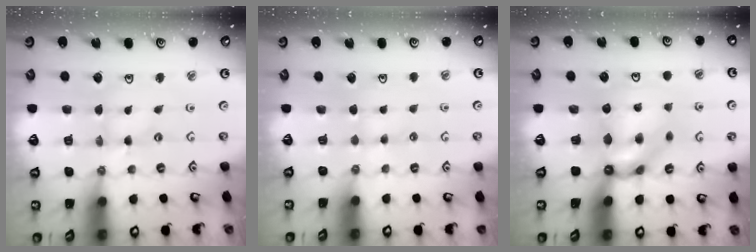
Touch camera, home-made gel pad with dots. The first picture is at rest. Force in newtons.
{"total": 2.3, "press": 2.2, "slide": 0.5}
{"total": 8.8, "press": 8.8, "slide": 0.7}